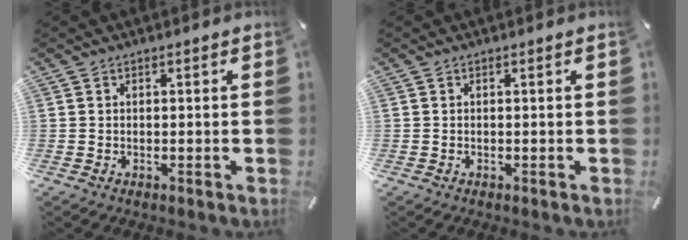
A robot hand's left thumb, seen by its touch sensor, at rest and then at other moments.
{"total": 0.0}